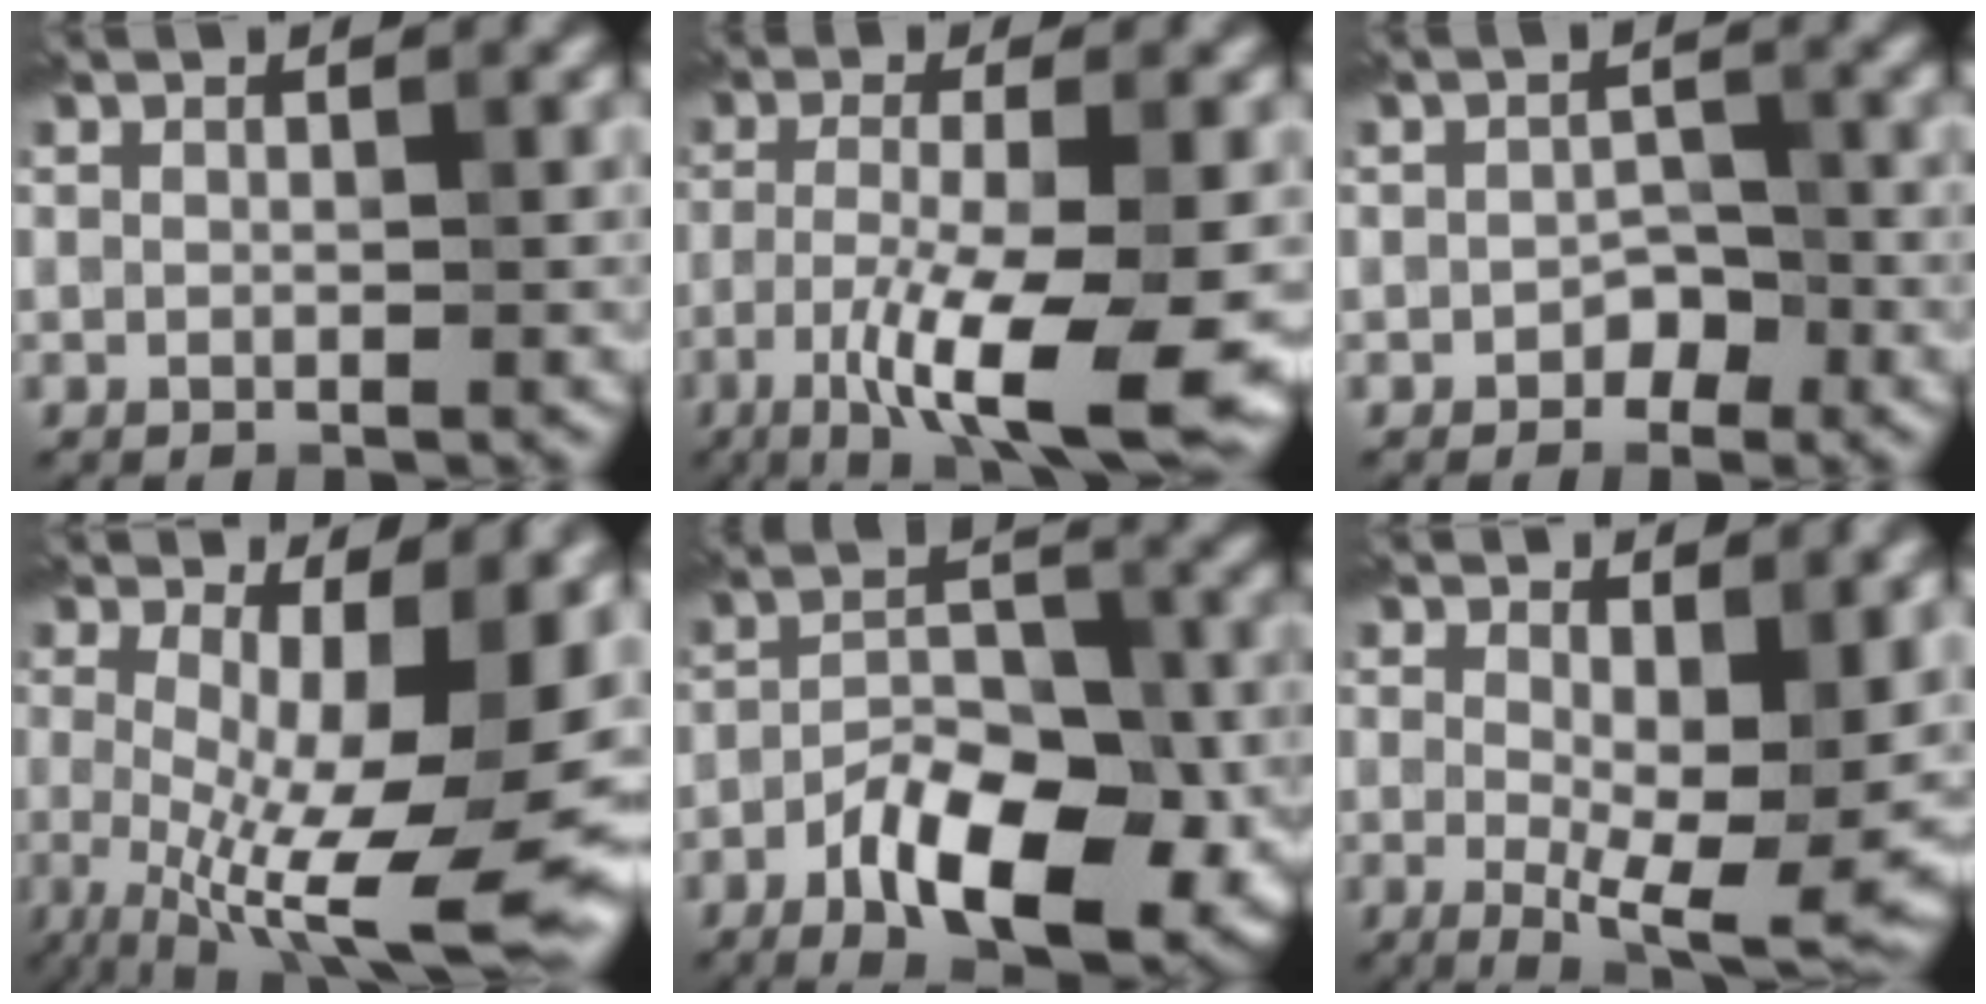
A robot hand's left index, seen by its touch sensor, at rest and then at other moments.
{"total": 10.7, "force": [-4.5, 2.4, 9.4], "torque": [-0.166, -0.017, -0.077]}
{"total": 1.9, "force": [-1.0, 1.3, 0.9], "torque": [-0.010, 0.003, -0.018]}
{"total": 15.5, "force": [-1.9, 5.1, 14.5], "torque": [-0.192, -0.016, -0.016]}
{"total": 9.8, "force": [-4.8, 4.2, 7.4], "torque": [-0.118, 0.005, -0.084]}
{"total": 9.3, "force": [0.3, 3.7, 8.5], "torque": [-0.129, -0.020, 0.008]}